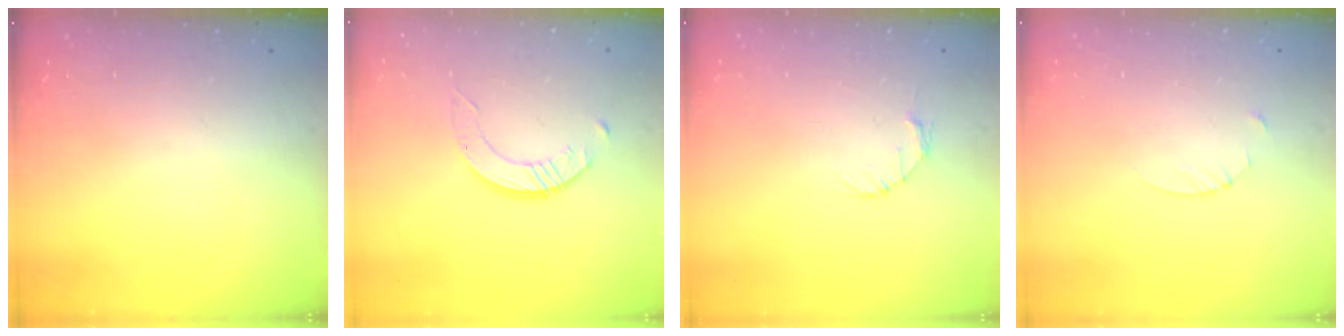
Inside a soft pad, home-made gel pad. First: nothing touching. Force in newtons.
{"total": 4.0, "press": 4.0, "slide": 0.1}
{"total": 2.7, "press": 2.7, "slide": 0.4}
{"total": 2.7, "press": 2.7, "slide": 0.3}